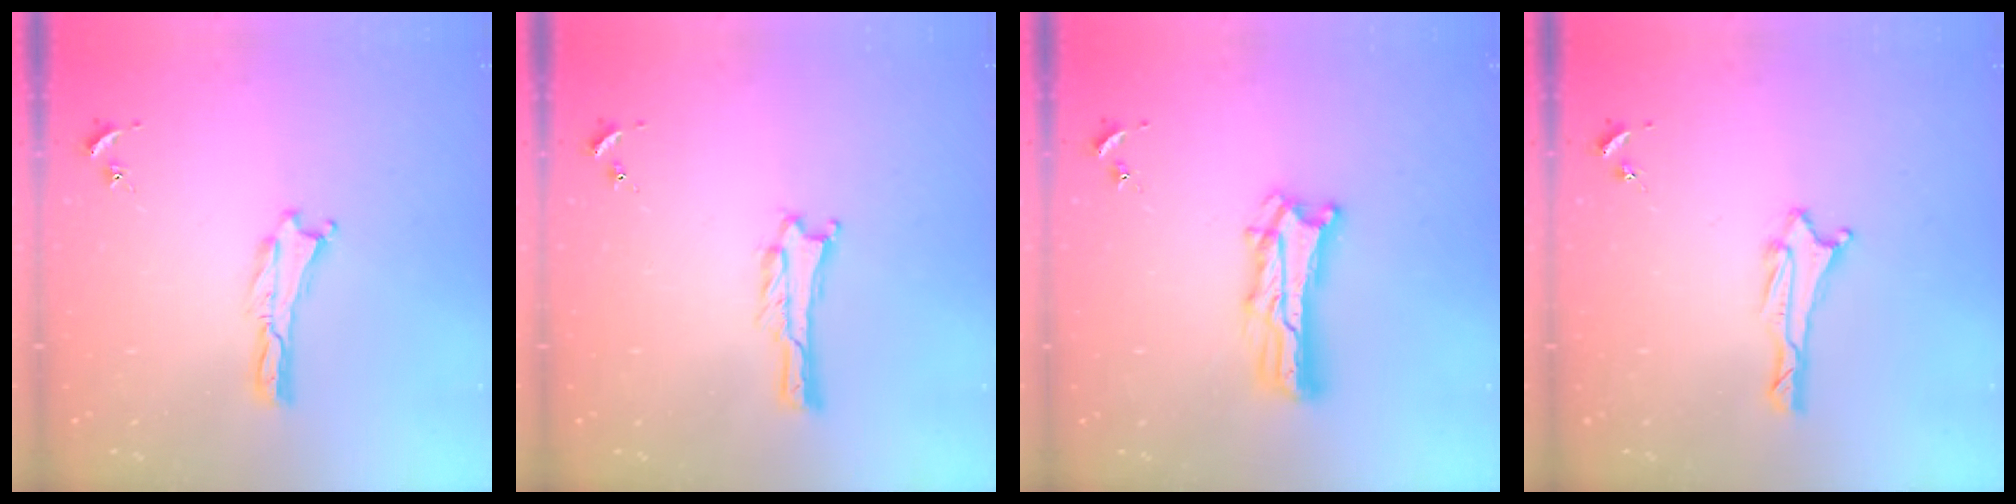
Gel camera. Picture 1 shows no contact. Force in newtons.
{"total": 0.9, "press": 0.9, "slide": 0.1}
{"total": 7.3, "press": 7.3, "slide": 0.7}
{"total": 1.3, "press": 1.3, "slide": 0.1}